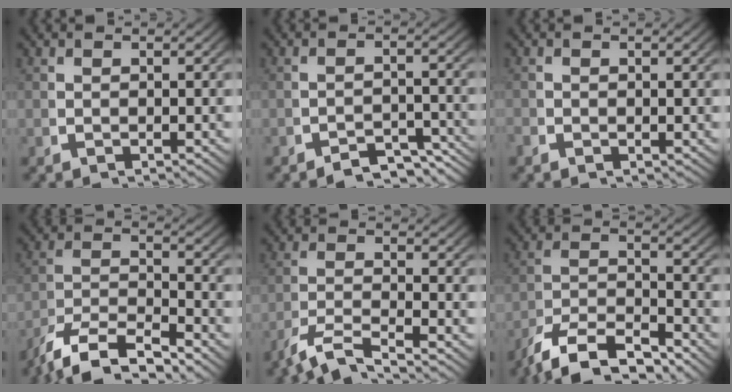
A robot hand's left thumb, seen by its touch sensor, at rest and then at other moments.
{"total": 4.8, "force": [-4.0, 1.6, 2.1], "torque": [-0.020, -0.014, -0.064]}
{"total": 0.7, "force": [-0.2, 0.7, 0.1], "torque": [-0.005, -0.007, -0.005]}
{"total": 8.8, "force": [-5.0, 5.2, 5.0], "torque": [-0.104, -0.038, -0.072]}
{"total": 5.2, "force": [-3.8, 1.9, 3.0], "torque": [-0.063, -0.016, -0.062]}
{"total": 9.0, "force": [-6.4, 4.6, 4.5], "torque": [-0.086, -0.035, -0.093]}